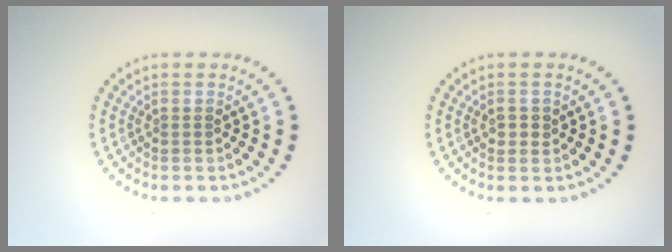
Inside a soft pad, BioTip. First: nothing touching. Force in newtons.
{"total": 1.1, "press": 1.1, "slide": 0.2}